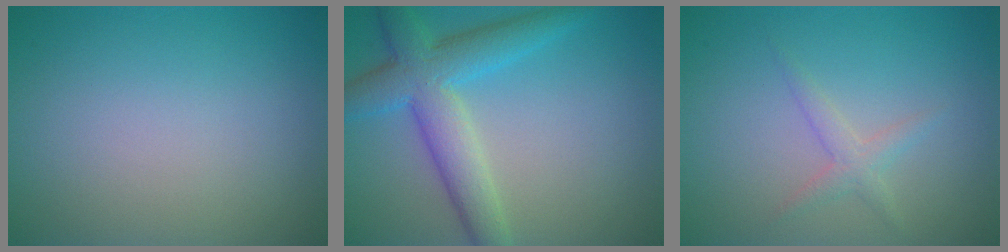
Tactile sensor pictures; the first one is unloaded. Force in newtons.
{"total": 6.2, "press": 6.2, "slide": 0.3}
{"total": 1.5, "press": 1.5, "slide": 0.1}